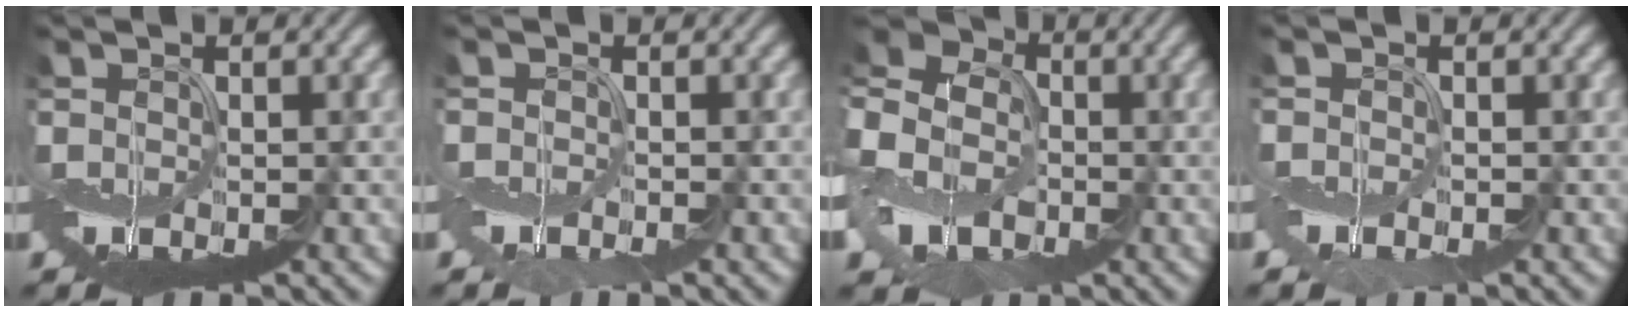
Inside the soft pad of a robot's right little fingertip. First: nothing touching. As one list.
[{"total": 1.3, "force": [-1.2, 0.1, 0.5], "torque": [-0.010, -0.005, -0.027]}, {"total": 13.1, "force": [-3.1, 10.5, 7.2], "torque": [-0.167, -0.009, -0.092]}, {"total": 1.4, "force": [-1.1, 0.6, 0.7], "torque": [-0.016, -0.008, -0.026]}]